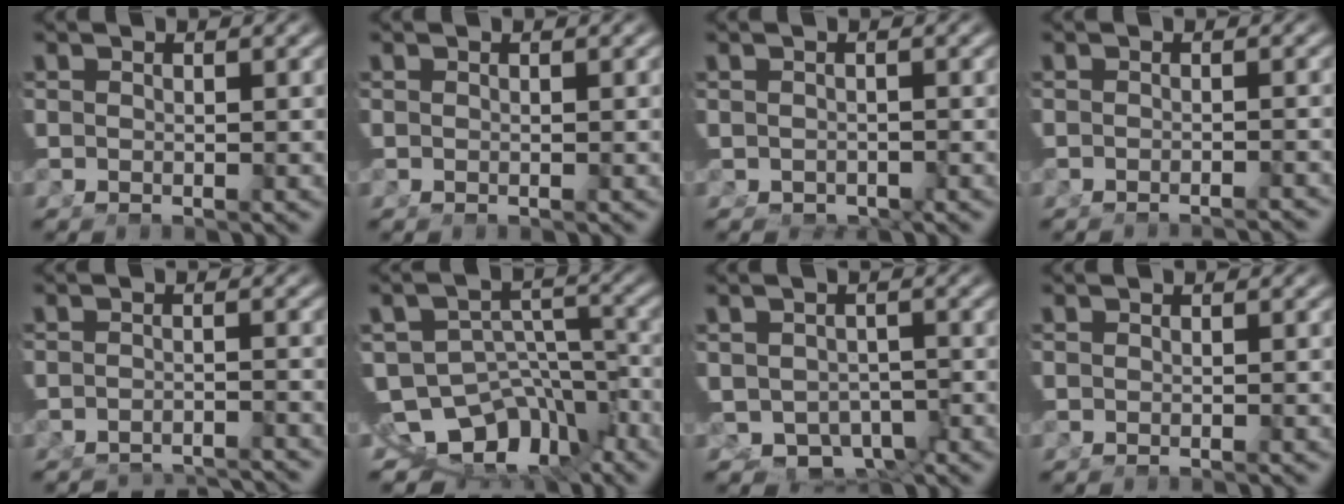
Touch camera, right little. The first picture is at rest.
{"total": 0.0}
{"total": 0.8, "force": [-0.7, 0.3, -0.1], "torque": [0.000, -0.012, -0.002]}
{"total": 1.9, "force": [-1.8, -0.3, 0.3], "torque": [-0.001, -0.001, -0.030]}
{"total": 6.1, "force": [-6.0, 0.8, 0.8], "torque": [-0.001, -0.018, -0.088]}
{"total": 15.9, "force": [-7.0, 12.5, 6.8], "torque": [-0.155, -0.071, -0.103]}
{"total": 6.3, "force": [-2.3, 5.2, 2.6], "torque": [-0.043, -0.037, -0.027]}
{"total": 0.6, "force": [-0.5, -0.3, 0.1], "torque": [0.000, 0.003, -0.009]}